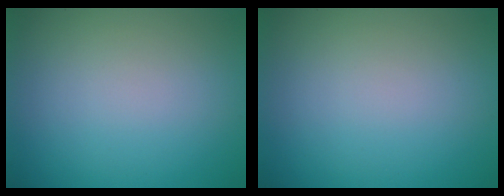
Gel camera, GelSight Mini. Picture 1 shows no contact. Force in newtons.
{"total": 0.0}